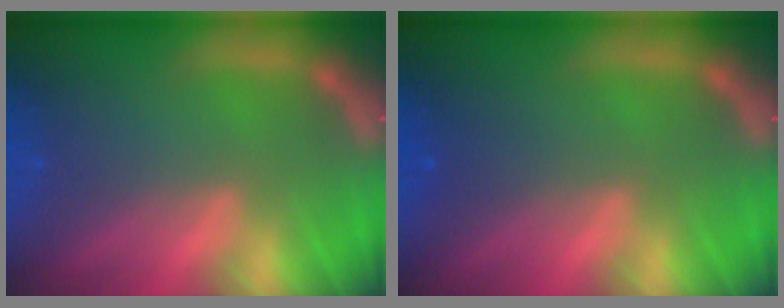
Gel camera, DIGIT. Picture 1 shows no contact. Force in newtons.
{"total": 1.0}